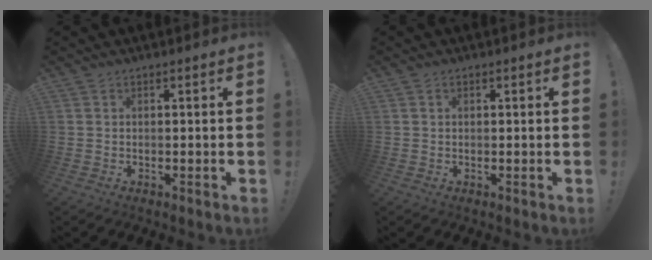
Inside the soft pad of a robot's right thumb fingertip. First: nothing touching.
{"total": 0.6, "force": [0.2, 0.5, 0.2], "torque": [0.004, 0.000, 0.002]}